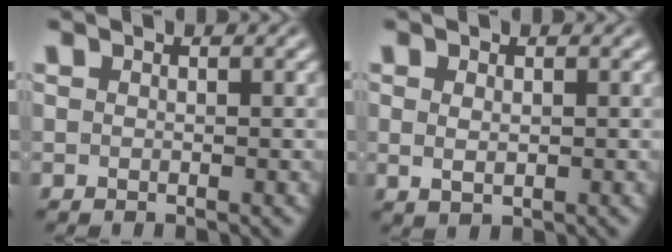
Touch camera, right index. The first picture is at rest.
{"total": 0.9, "force": [0.2, 0.1, 0.9], "torque": [-0.014, -0.011, 0.017]}